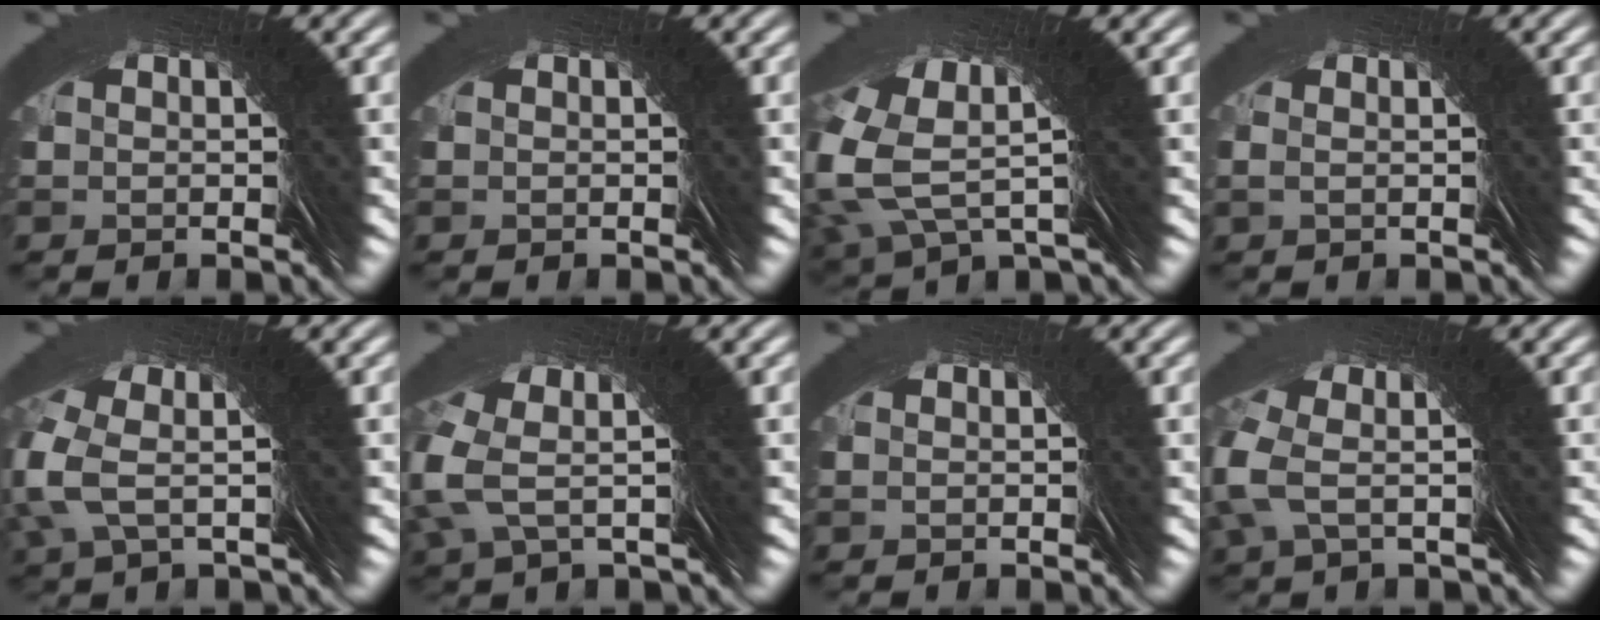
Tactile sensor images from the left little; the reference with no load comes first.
{"total": 0.0}
{"total": 6.0, "force": [3.5, 1.9, 4.5], "torque": [-0.078, 0.036, 0.037]}
{"total": 2.3, "force": [0.7, -2.1, -0.6], "torque": [0.029, 0.026, 0.002]}
{"total": 3.8, "force": [3.2, -1.8, 0.7], "torque": [-0.010, 0.049, 0.033]}
{"total": 4.6, "force": [4.1, -1.6, 1.4], "torque": [-0.020, 0.055, 0.044]}
{"total": 1.6, "force": [0.5, -1.3, -0.8], "torque": [0.020, 0.013, 0.006]}
{"total": 3.8, "force": [2.9, -2.4, 0.1], "torque": [0.012, 0.052, 0.026]}